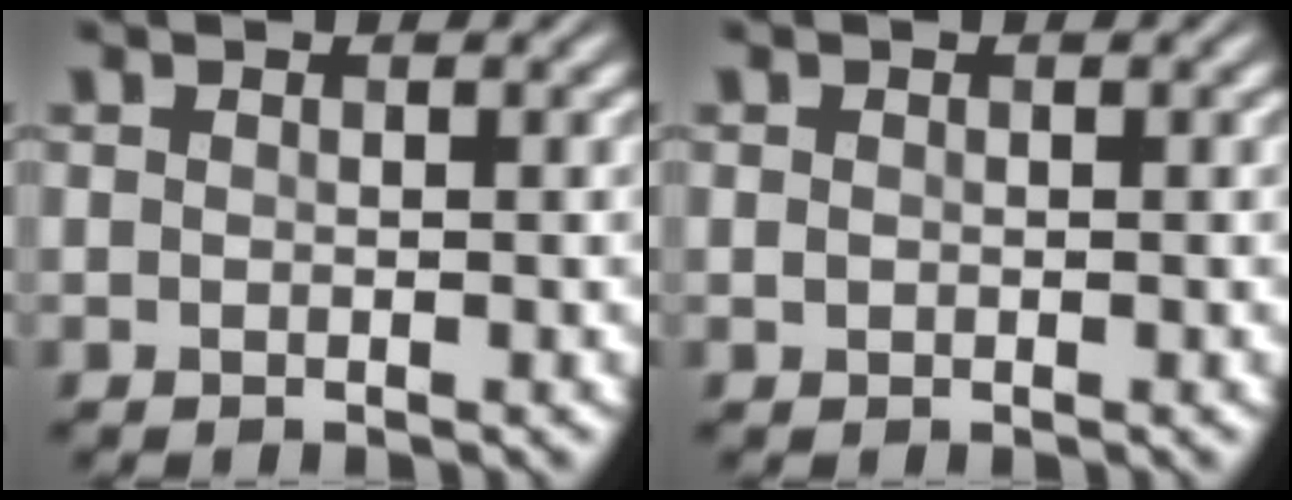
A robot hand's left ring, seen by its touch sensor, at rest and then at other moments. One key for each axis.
{"total": 0.6, "fx": -0.3, "fy": 0.5, "fz": 0.1, "tx": -0.001, "ty": 0.005, "tz": 0.002}